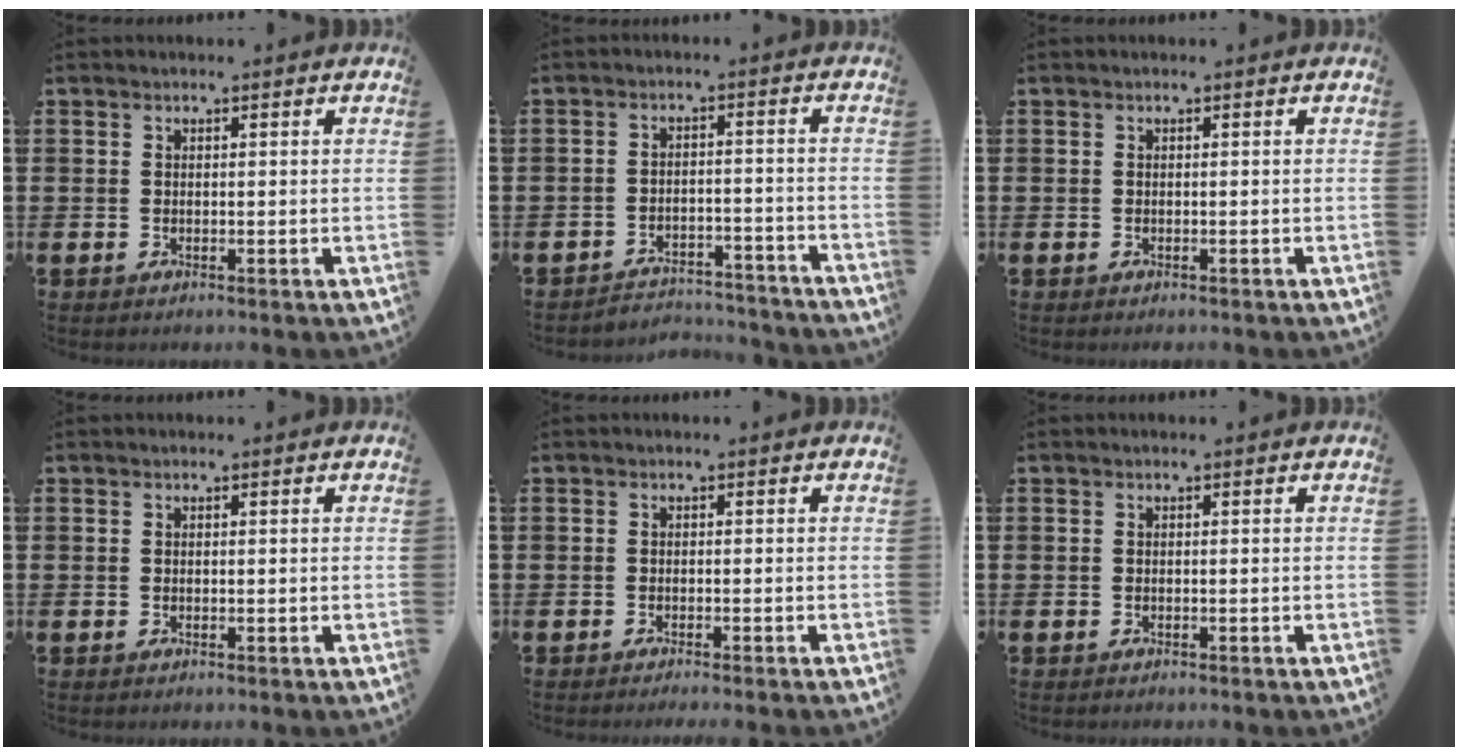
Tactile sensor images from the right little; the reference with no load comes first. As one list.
[{"total": 3.5, "force": [-3.5, 0.3, 0.1], "torque": [-0.007, 0.006, -0.076]}, {"total": 0.0}, {"total": 0.0}, {"total": 0.6, "force": [-0.6, -0.2, 0.1], "torque": [-0.001, -0.002, -0.012]}, {"total": 0.0}]